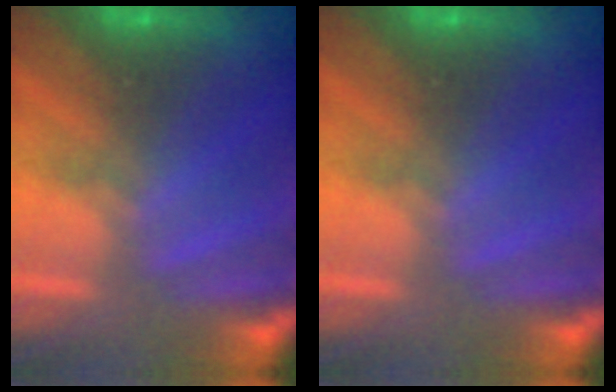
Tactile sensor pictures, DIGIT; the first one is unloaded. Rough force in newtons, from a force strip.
{"total": 0.0}